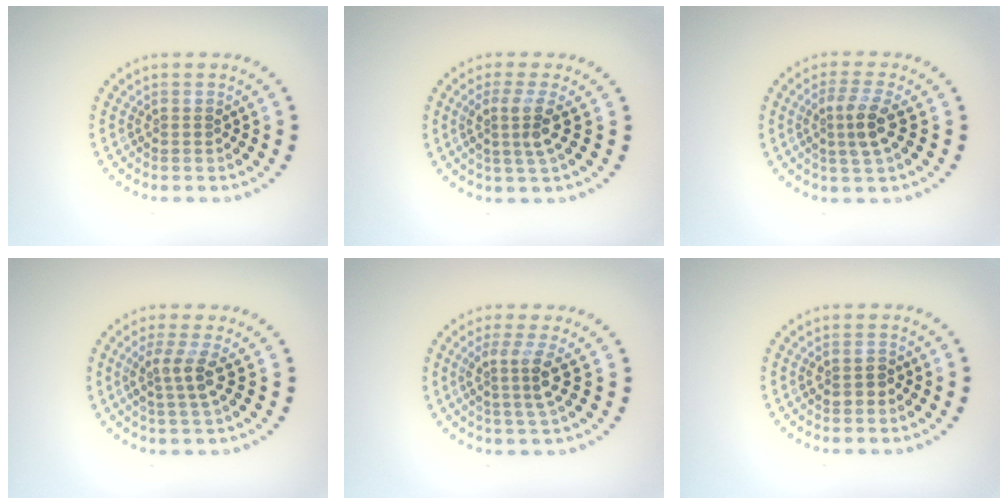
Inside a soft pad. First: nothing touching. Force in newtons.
{"total": 2.7, "press": 2.0, "slide": 1.9}
{"total": 2.9, "press": 2.5, "slide": 1.4}
{"total": 2.7, "press": 2.0, "slide": 1.8}
{"total": 2.9, "press": 2.1, "slide": 2.0}
{"total": 1.4, "press": 1.4, "slide": 0.3}